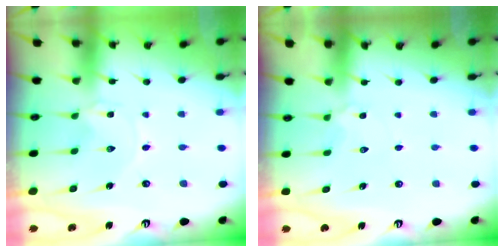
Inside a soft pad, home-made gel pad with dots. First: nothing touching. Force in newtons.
{"total": 2.8, "press": 2.7, "slide": 0.6}